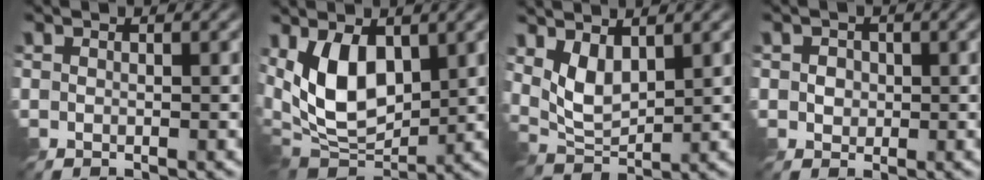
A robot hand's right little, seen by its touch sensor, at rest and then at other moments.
{"total": 7.9, "force": [1.7, 4.2, 6.4], "torque": [-0.129, -0.009, 0.027]}
{"total": 3.7, "force": [1.6, 1.7, 2.9], "torque": [-0.067, -0.010, 0.034]}
{"total": 1.9, "force": [0.2, 1.6, 0.9], "torque": [-0.021, 0.003, 0.002]}